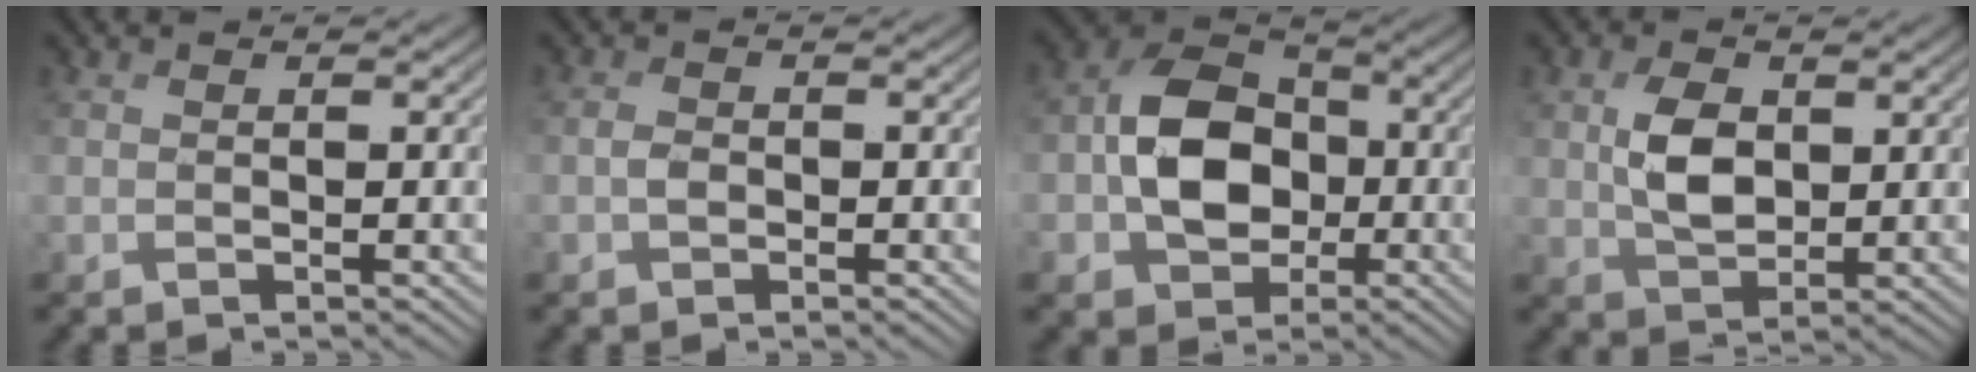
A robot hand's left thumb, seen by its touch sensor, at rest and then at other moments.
{"total": 1.3, "force": [-0.5, 0.9, 0.8], "torque": [-0.017, 0.002, -0.014]}
{"total": 9.8, "force": [-1.3, 7.6, 6.0], "torque": [-0.116, 0.006, -0.042]}
{"total": 5.2, "force": [1.0, 3.3, 3.8], "torque": [-0.086, 0.000, 0.022]}